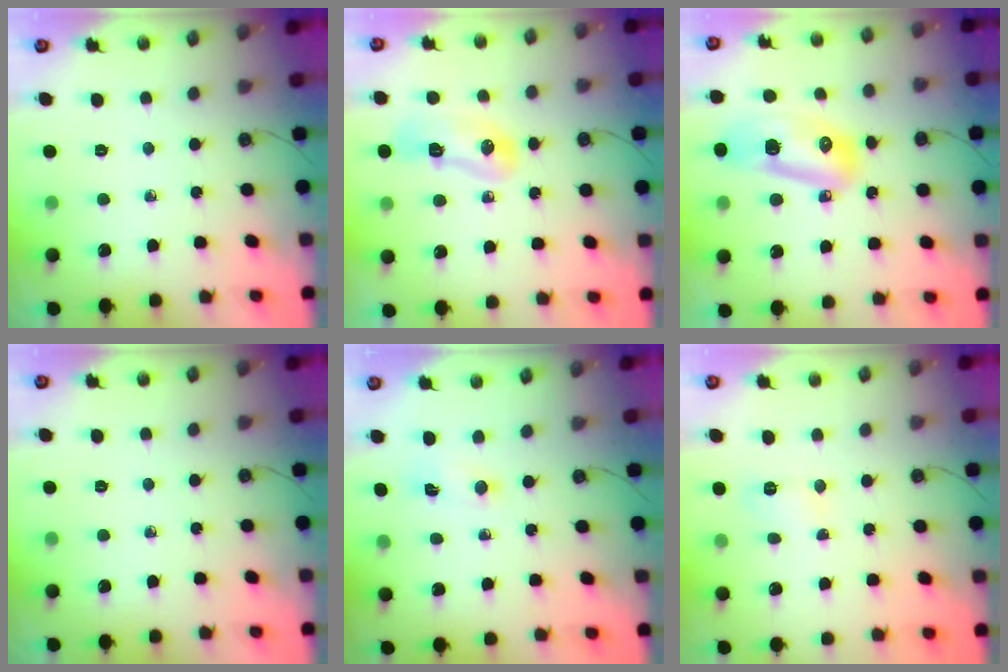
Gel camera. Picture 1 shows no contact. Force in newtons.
{"total": 10.5, "press": 10.4, "slide": 1.4}
{"total": 14.0, "press": 13.8, "slide": 1.9}
{"total": 0.0}
{"total": 1.4, "press": 1.2, "slide": 0.7}
{"total": 4.0, "press": 3.9, "slide": 0.5}